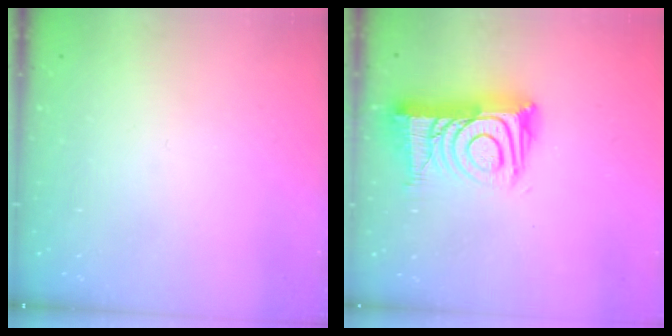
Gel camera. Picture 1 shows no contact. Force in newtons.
{"total": 17.3, "press": 17.2, "slide": 1.3}